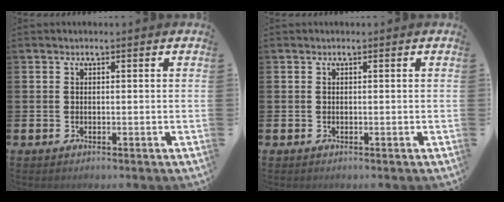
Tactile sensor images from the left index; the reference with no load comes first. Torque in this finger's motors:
{"motor_torque": [0.00, 0.00, 0.00, 0.02]}